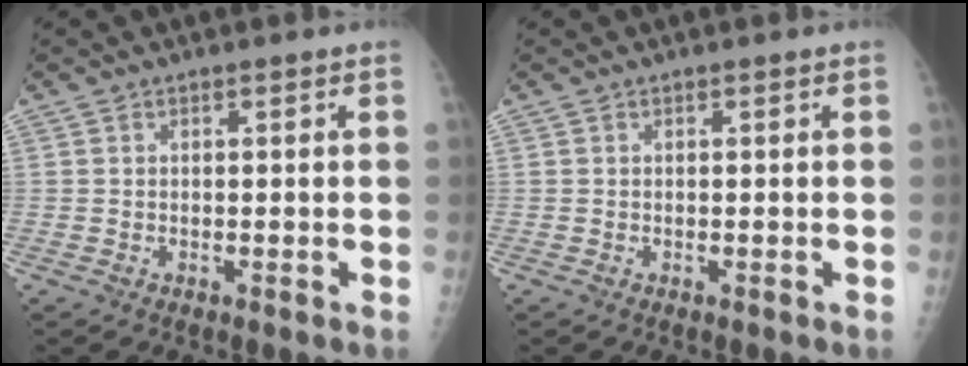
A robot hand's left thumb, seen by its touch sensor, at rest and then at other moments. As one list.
[{"total": 0.0}]